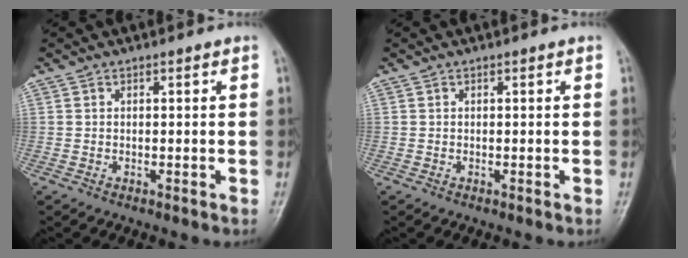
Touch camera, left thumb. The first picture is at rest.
{"total": 0.0}